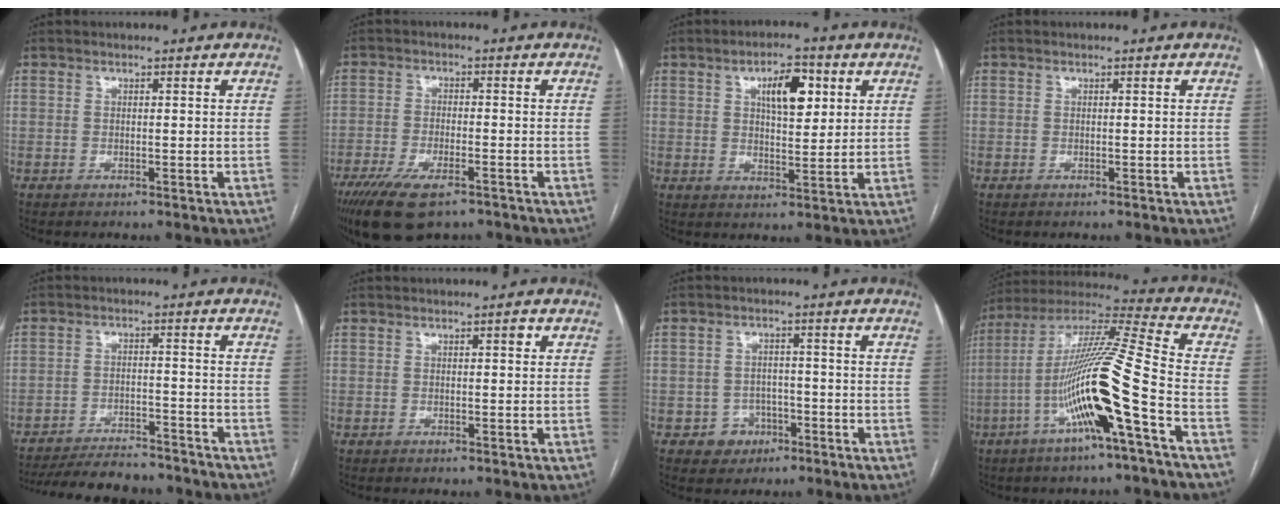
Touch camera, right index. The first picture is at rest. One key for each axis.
{"total": 10.7, "fx": -7.5, "fy": 3.3, "fz": 6.8, "tx": -0.121, "ty": -0.018, "tz": -0.125}
{"total": 7.4, "fx": 2.8, "fy": 2.8, "fz": 6.2, "tx": -0.102, "ty": 0.011, "tz": 0.047}
{"total": 0.0}
{"total": 16.8, "fx": -15.3, "fy": 3.2, "fz": 6.3, "tx": -0.122, "ty": -0.015, "tz": -0.215}
{"total": 0.9, "fx": 0.3, "fy": 0.2, "fz": 0.8, "tx": -0.012, "ty": 0.003, "tz": 0.003}
{"total": 4.2, "fx": -2.0, "fy": 3.7, "fz": 0.5, "tx": 0.002, "ty": 0.015, "tz": -0.024}
{"total": 17.9, "fx": -6.1, "fy": -0.2, "fz": 16.8, "tx": -0.326, "ty": 0.002, "tz": -0.119}